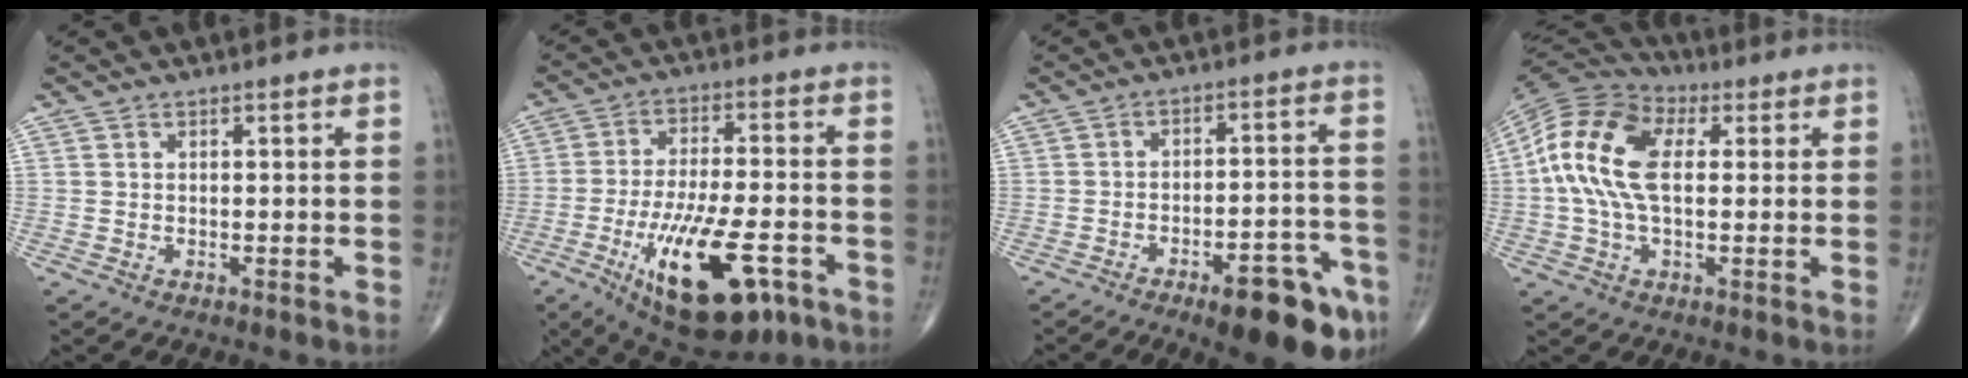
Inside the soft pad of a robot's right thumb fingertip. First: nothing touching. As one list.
[{"total": 19.2, "force": [-8.3, 7.2, 15.8], "torque": [-0.273, 0.016, -0.120]}, {"total": 15.0, "force": [-8.6, 4.6, 11.4], "torque": [-0.112, 0.055, -0.111]}, {"total": 14.5, "force": [1.8, 8.1, 11.9], "torque": [-0.250, 0.026, 0.025]}]